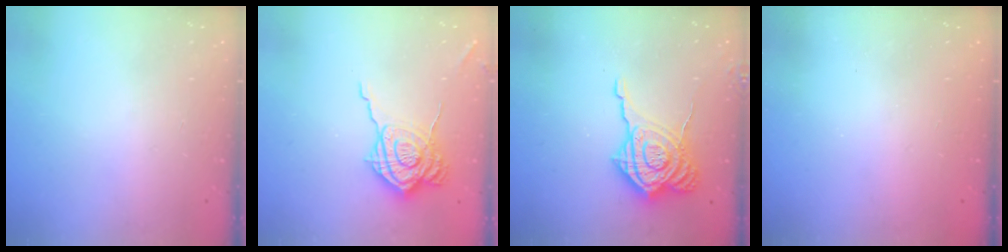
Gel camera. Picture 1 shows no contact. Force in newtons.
{"total": 16.3, "press": 16.3, "slide": 1.1}
{"total": 15.0, "press": 15.0, "slide": 1.2}
{"total": 2.4, "press": 2.3, "slide": 0.8}